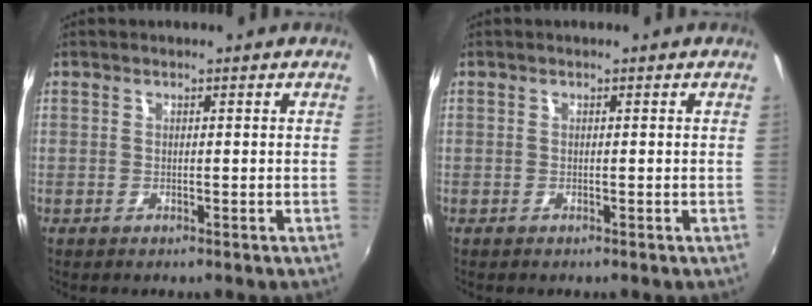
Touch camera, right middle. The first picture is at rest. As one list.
[{"total": 0.0}]